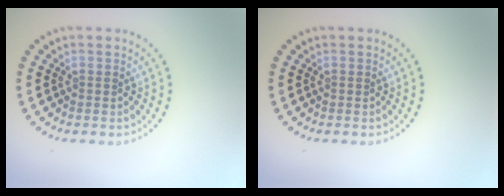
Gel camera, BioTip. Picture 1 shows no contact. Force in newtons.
{"total": 0.0}